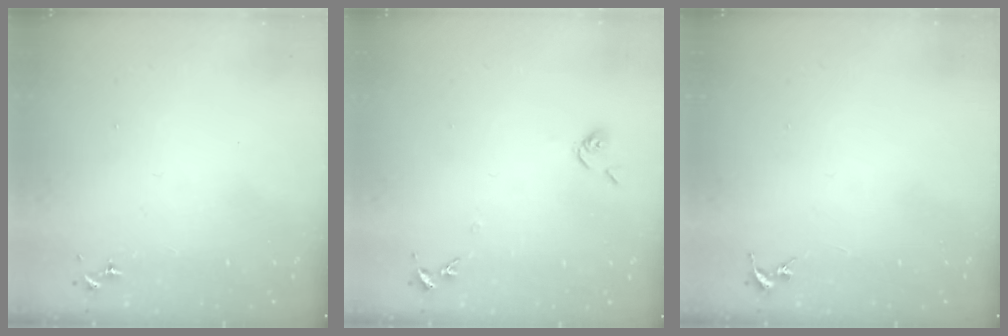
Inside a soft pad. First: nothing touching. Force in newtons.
{"total": 6.7, "press": 6.7, "slide": 0.6}
{"total": 0.0}